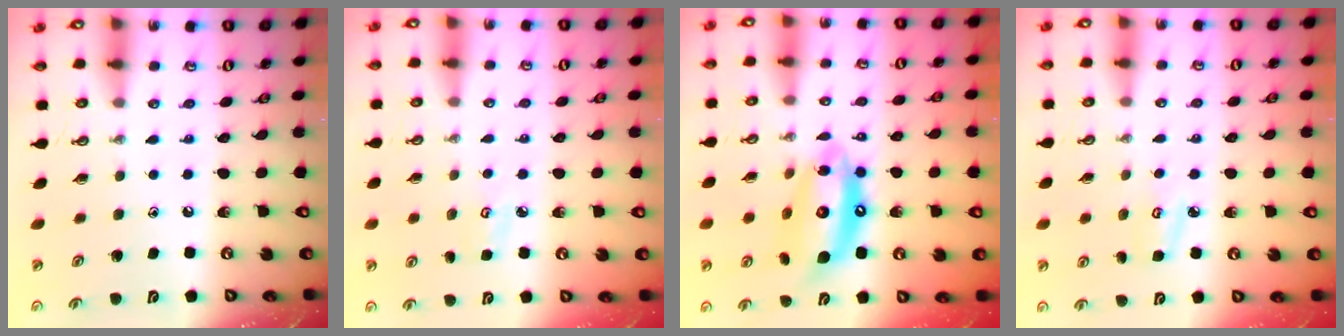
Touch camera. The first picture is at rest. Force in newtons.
{"total": 4.0, "press": 4.0, "slide": 0.4}
{"total": 16.0, "press": 15.9, "slide": 1.9}
{"total": 4.6, "press": 4.6, "slide": 0.5}